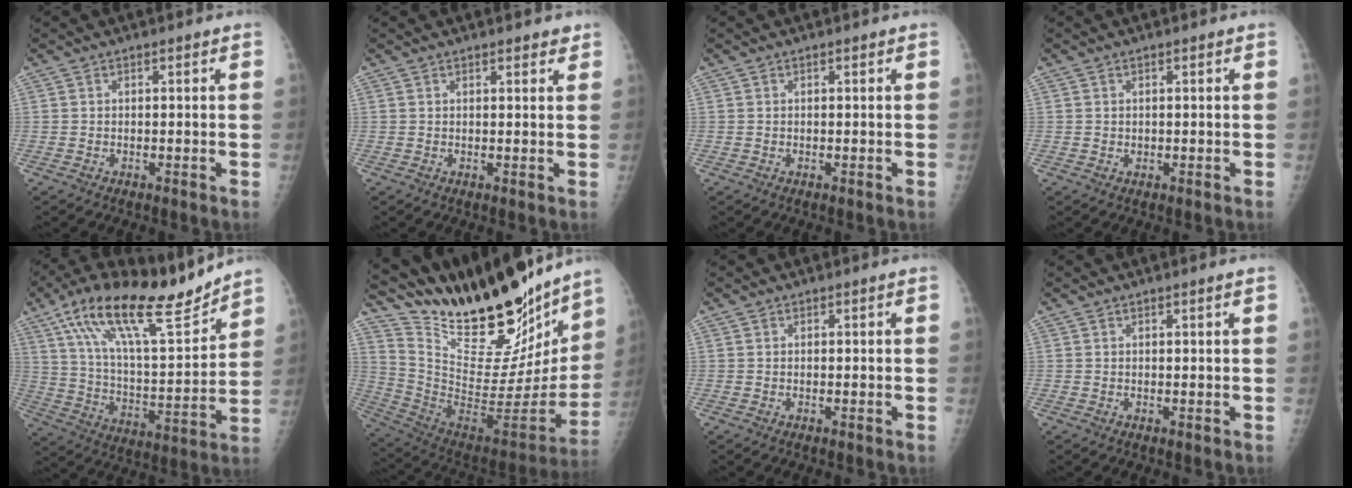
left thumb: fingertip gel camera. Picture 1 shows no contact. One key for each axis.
{"total": 2.9, "fx": 2.3, "fy": 0.9, "fz": 1.5, "tx": -0.005, "ty": -0.006, "tz": 0.028}
{"total": 0.5, "fx": 0.4, "fy": 0.2, "fz": 0.3, "tx": -0.003, "ty": -0.001, "tz": 0.005}
{"total": 1.0, "fx": 0.7, "fy": 0.5, "fz": 0.5, "tx": 0.002, "ty": -0.003, "tz": 0.009}
{"total": 22.4, "fx": 15.9, "fy": 6.0, "fz": 14.5, "tx": -0.219, "ty": -0.059, "tz": 0.278}
{"total": 33.7, "fx": 26.5, "fy": 10.4, "fz": 18.0, "tx": -0.262, "ty": -0.118, "tz": 0.408}
{"total": 0.0}
{"total": 0.7, "fx": 0.4, "fy": -0.2, "fz": 0.5, "tx": -0.012, "ty": -0.002, "tz": 0.010}